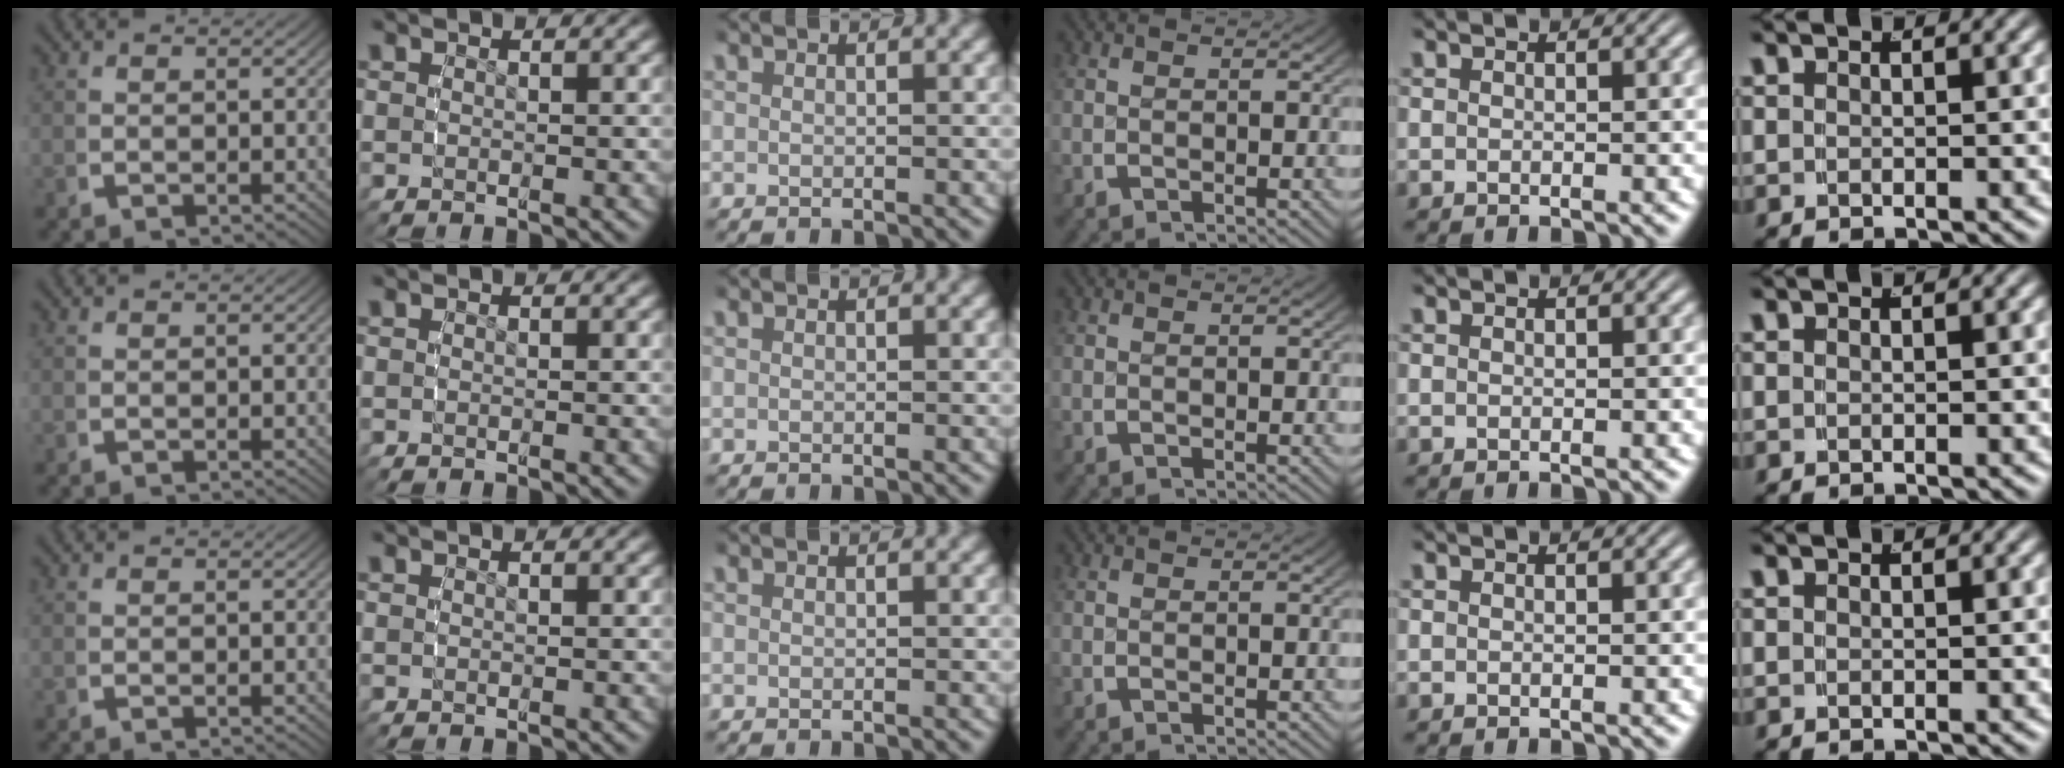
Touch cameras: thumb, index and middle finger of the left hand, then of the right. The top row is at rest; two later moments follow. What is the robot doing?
{"motion": "reach", "object": "shoes"}